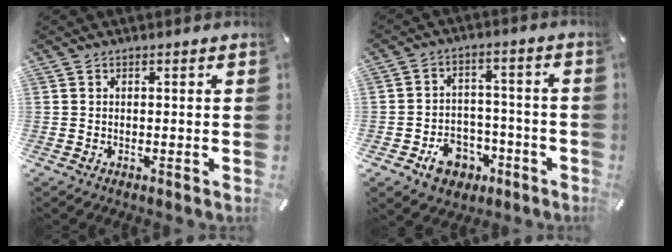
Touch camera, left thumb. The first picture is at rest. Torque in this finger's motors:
{"motor_torque": [0.59, 1.28, 0.17, 0.00, 0.16]}